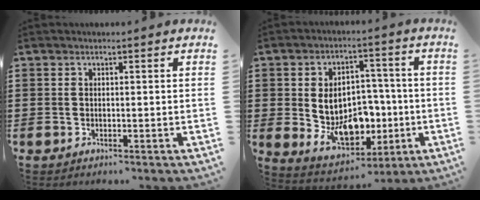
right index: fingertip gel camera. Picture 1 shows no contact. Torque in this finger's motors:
{"motor_torque": [2.14, 0.00, 1.05, 0.21]}